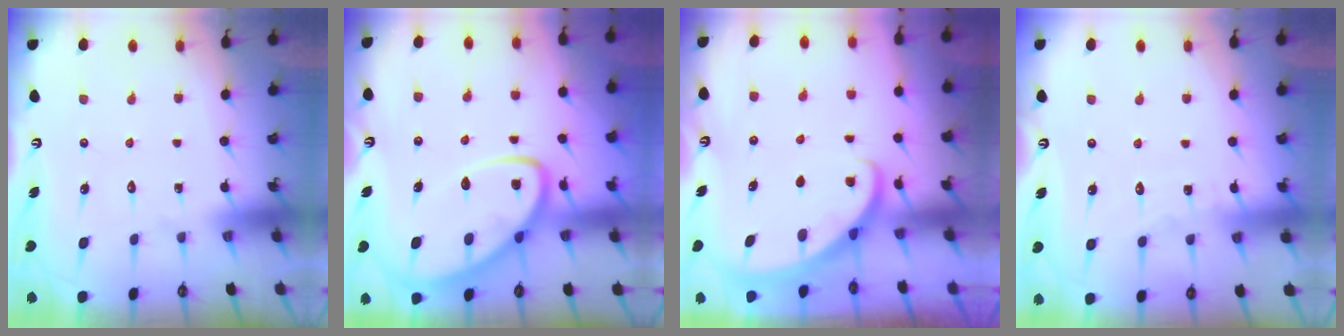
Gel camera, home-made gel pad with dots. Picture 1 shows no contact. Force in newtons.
{"total": 10.5, "press": 10.4, "slide": 1.0}
{"total": 2.6, "press": 2.6, "slide": 0.1}
{"total": 4.4, "press": 4.4, "slide": 0.5}